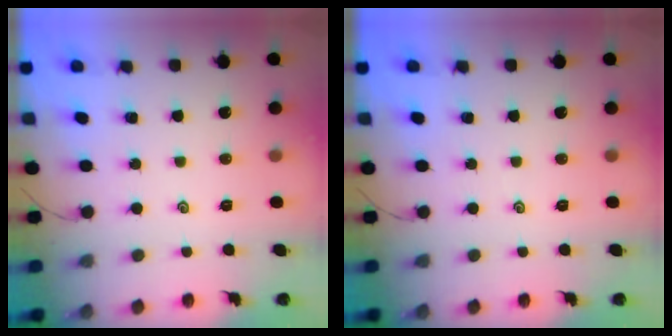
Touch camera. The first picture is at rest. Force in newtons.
{"total": 0.0}